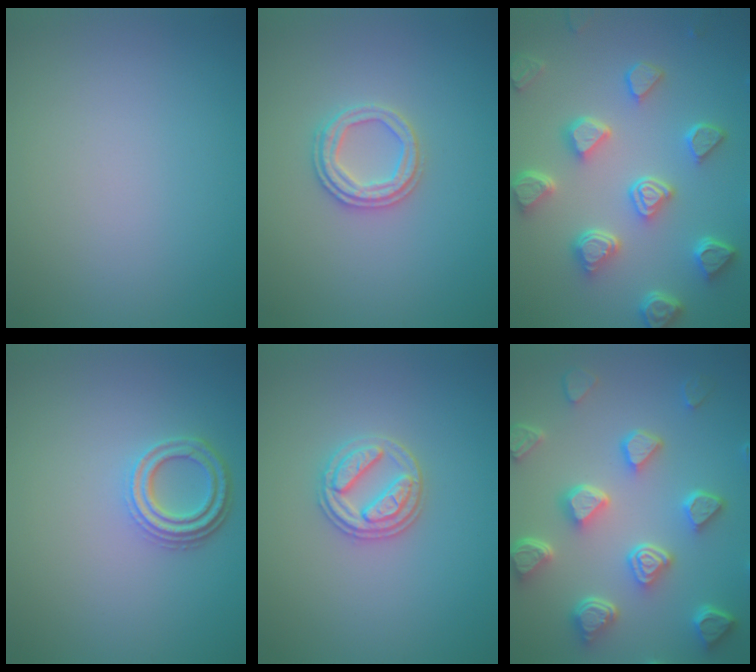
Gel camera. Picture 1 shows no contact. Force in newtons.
{"total": 2.5, "press": 2.4, "slide": 0.6}
{"total": 6.6, "press": 5.2, "slide": 3.9}
{"total": 3.2, "press": 2.7, "slide": 1.8}
{"total": 3.0, "press": 2.8, "slide": 1.0}
{"total": 7.3, "press": 5.8, "slide": 4.5}